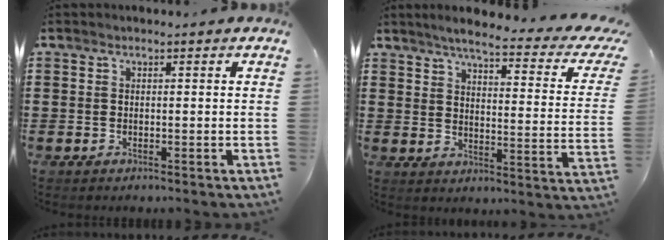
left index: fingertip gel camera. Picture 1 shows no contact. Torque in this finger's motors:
{"motor_torque": [1.30, -0.84, 0.19, 0.01]}